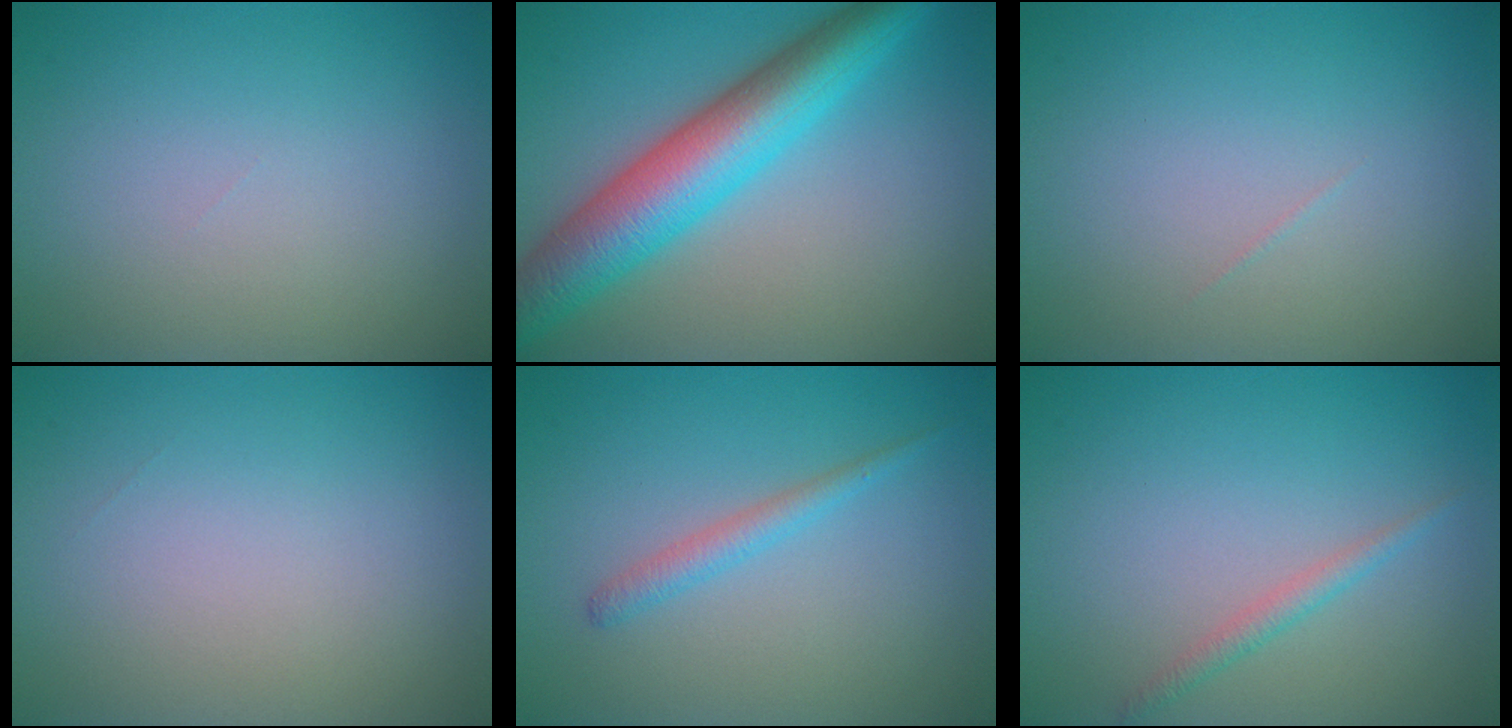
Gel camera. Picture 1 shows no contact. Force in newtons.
{"total": 8.7, "press": 8.7, "slide": 0.1}
{"total": 0.0}
{"total": 0.0}
{"total": 1.5, "press": 1.5, "slide": 0.2}
{"total": 1.3, "press": 1.3, "slide": 0.1}